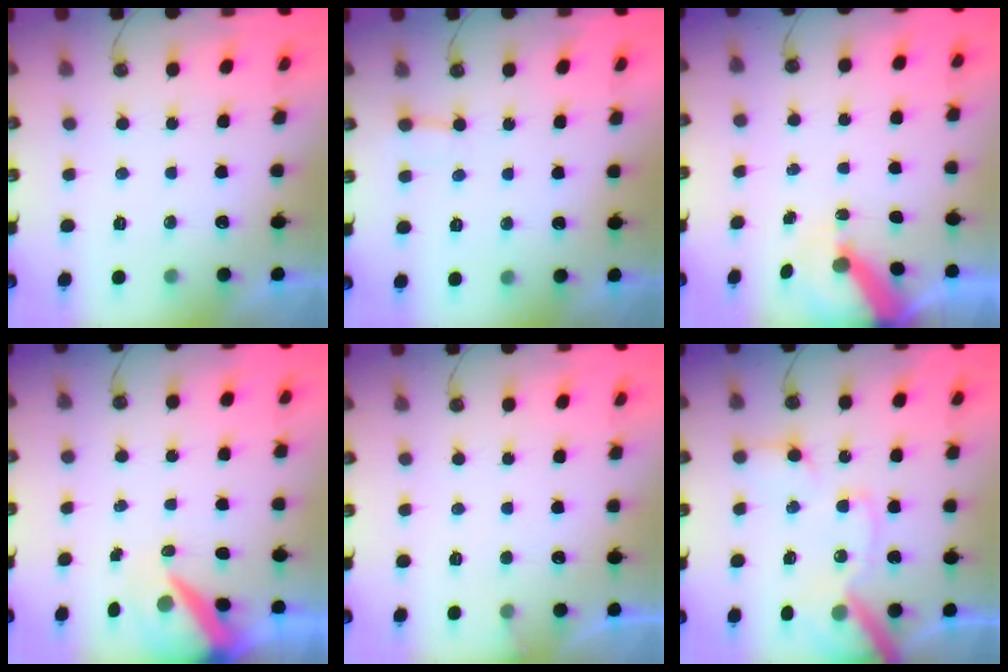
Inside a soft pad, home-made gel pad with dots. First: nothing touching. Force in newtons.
{"total": 3.6, "press": 3.5, "slide": 0.8}
{"total": 7.2, "press": 7.2, "slide": 0.7}
{"total": 7.8, "press": 7.7, "slide": 1.0}
{"total": 4.6, "press": 4.6, "slide": 0.3}
{"total": 13.7, "press": 13.6, "slide": 2.0}